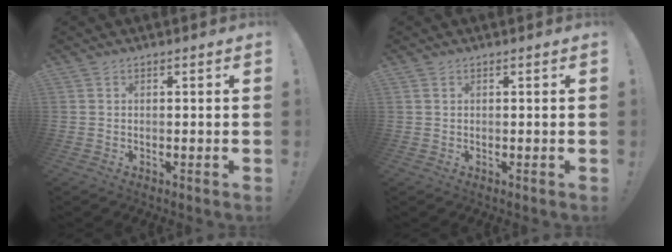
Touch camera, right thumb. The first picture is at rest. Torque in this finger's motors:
{"motor_torque": [0.07, -0.01, -0.15, 0.07, 0.07]}